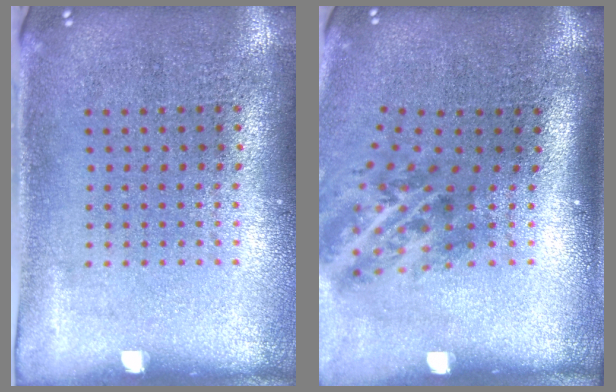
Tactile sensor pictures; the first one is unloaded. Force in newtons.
{"total": 2.1, "press": 1.3, "slide": 1.6}